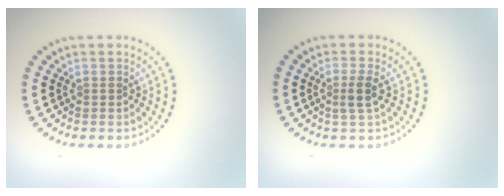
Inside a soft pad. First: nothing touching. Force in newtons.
{"total": 1.8, "press": 1.4, "slide": 1.1}